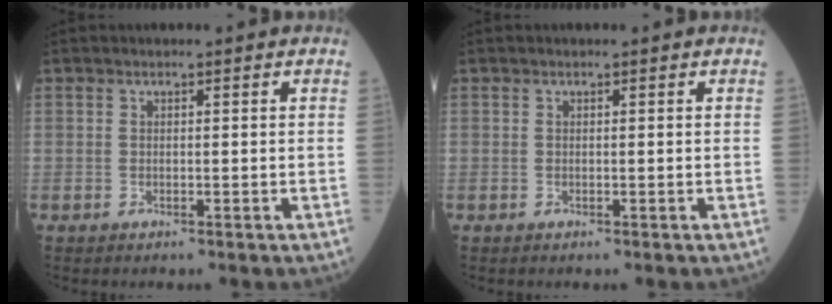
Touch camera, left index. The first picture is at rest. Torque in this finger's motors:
{"motor_torque": [-0.03, -0.02, 0.00, 0.00]}